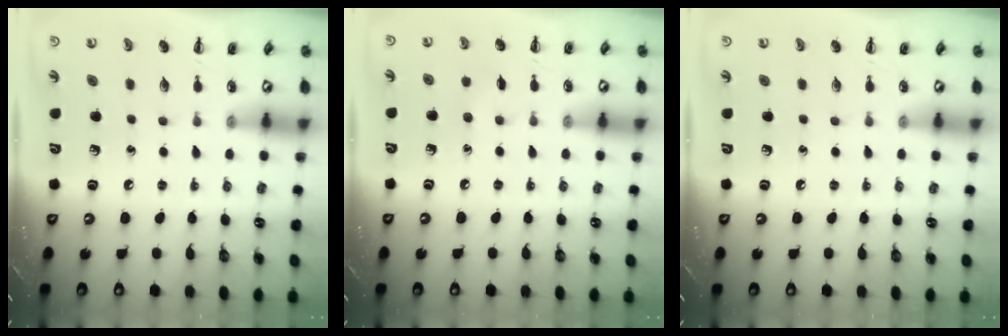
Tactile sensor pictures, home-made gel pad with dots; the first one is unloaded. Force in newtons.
{"total": 3.9, "press": 3.7, "slide": 1.1}
{"total": 0.0}